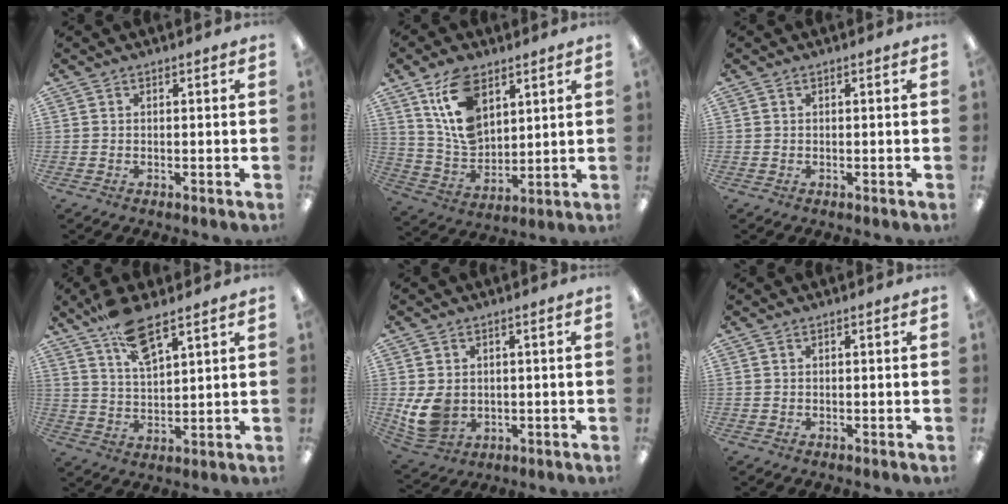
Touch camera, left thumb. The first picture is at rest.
{"total": 13.9, "force": [7.0, 8.5, 8.4], "torque": [-0.171, -0.016, 0.130]}
{"total": 0.0}
{"total": 10.2, "force": [7.4, 3.1, 6.2], "torque": [-0.105, -0.037, 0.131]}
{"total": 7.7, "force": [0.0, 6.2, 4.5], "torque": [-0.106, 0.005, 0.005]}
{"total": 0.0}